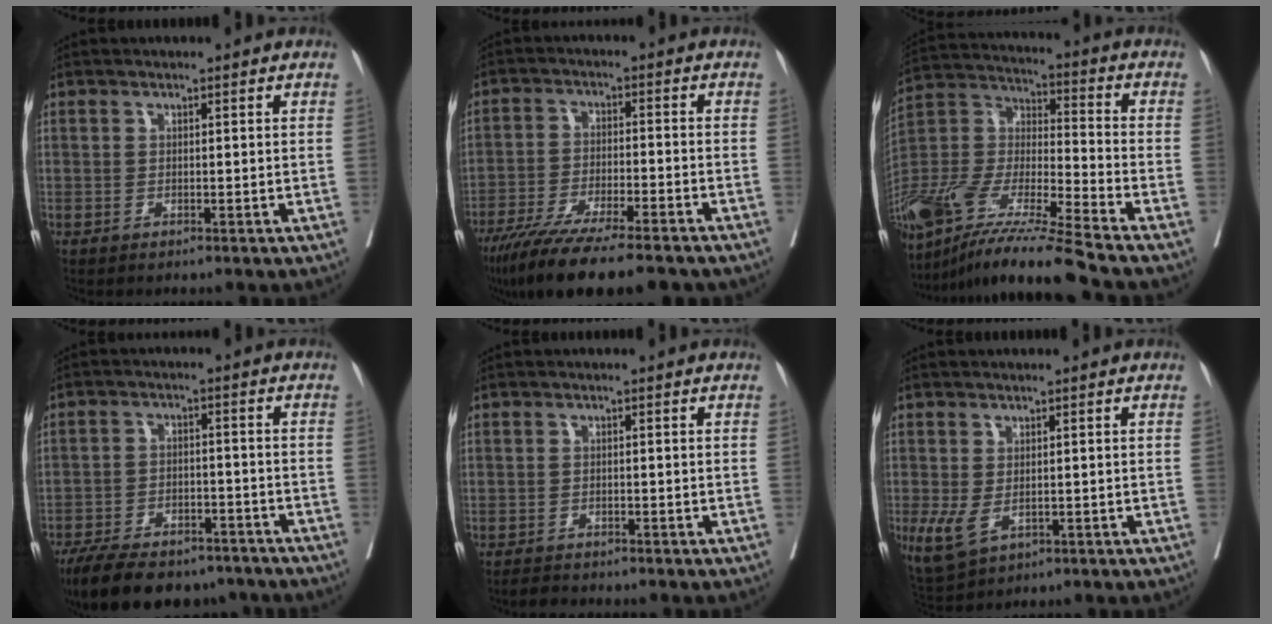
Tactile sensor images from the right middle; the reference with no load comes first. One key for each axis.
{"total": 16.6, "fx": -13.2, "fy": 2.2, "fz": 9.8, "tx": -0.160, "ty": -0.039, "tz": -0.210}
{"total": 21.4, "fx": -16.9, "fy": 0.0, "fz": 13.0, "tx": -0.304, "ty": -0.045, "tz": -0.327}
{"total": 16.6, "fx": -13.4, "fy": 6.5, "fz": 7.3, "tx": -0.155, "ty": -0.008, "tz": -0.195}
{"total": 1.7, "fx": -1.6, "fy": 0.4, "fz": 0.1, "tx": -0.010, "ty": -0.008, "tz": -0.025}
{"total": 4.9, "fx": -0.9, "fy": 2.8, "fz": 3.9, "tx": -0.086, "ty": -0.017, "tz": -0.002}